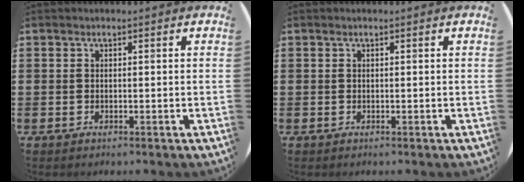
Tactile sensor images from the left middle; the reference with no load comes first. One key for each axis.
{"total": 0.0}